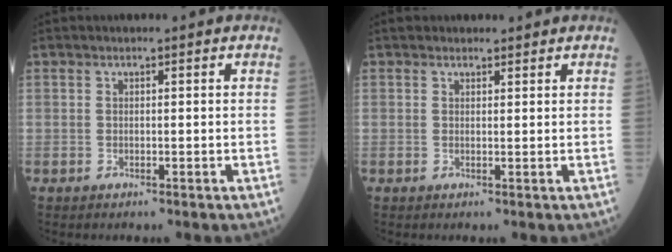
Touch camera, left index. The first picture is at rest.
{"total": 1.5, "force": [1.4, 0.7, 0.0], "torque": [0.011, 0.010, 0.018]}